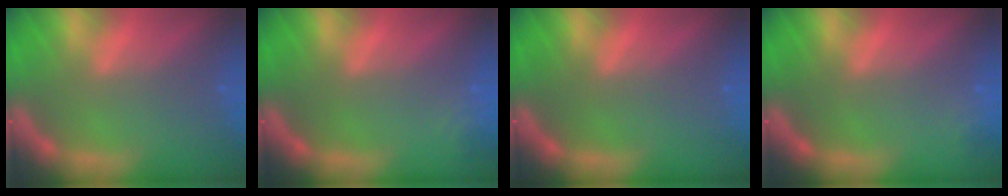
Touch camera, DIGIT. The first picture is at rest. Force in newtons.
{"total": 1.4}
{"total": 0.0}
{"total": 0.9}